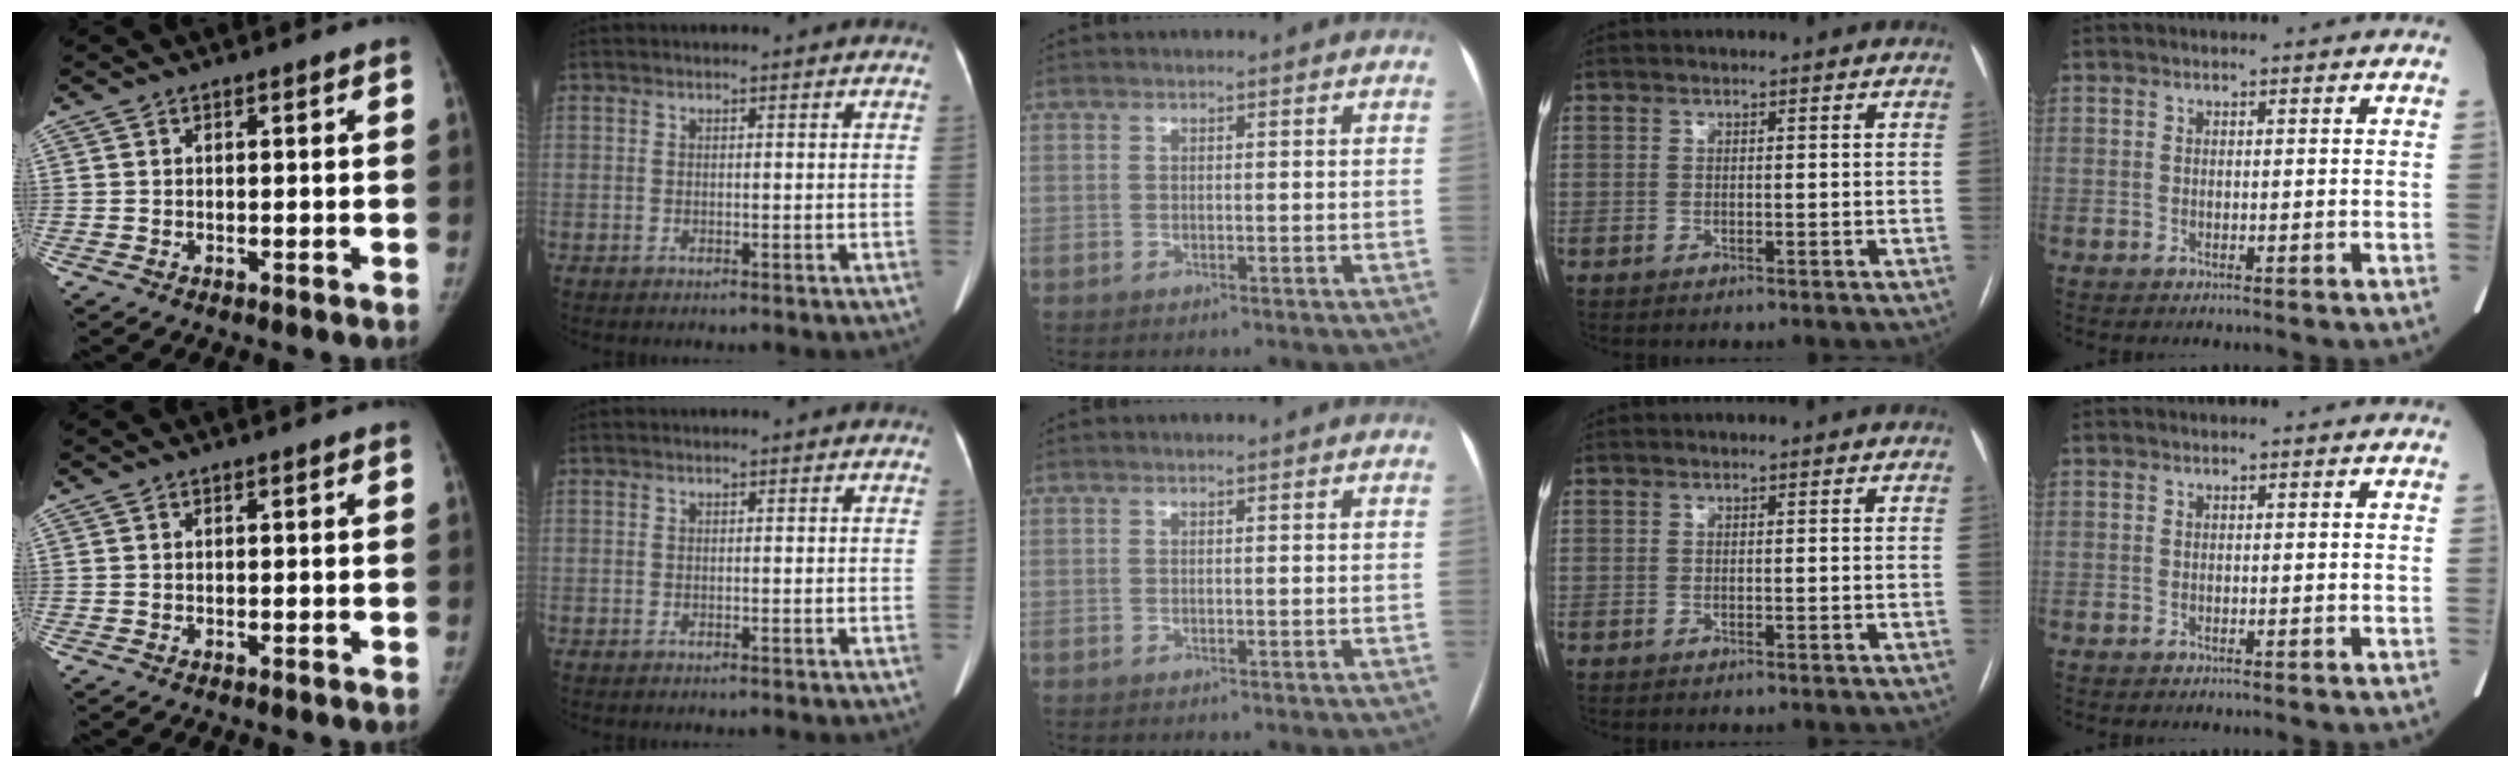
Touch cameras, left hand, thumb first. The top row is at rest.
{}